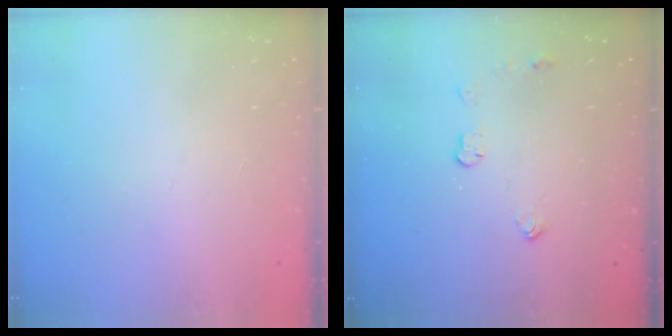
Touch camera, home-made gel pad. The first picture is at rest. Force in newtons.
{"total": 4.4, "press": 4.3, "slide": 0.5}